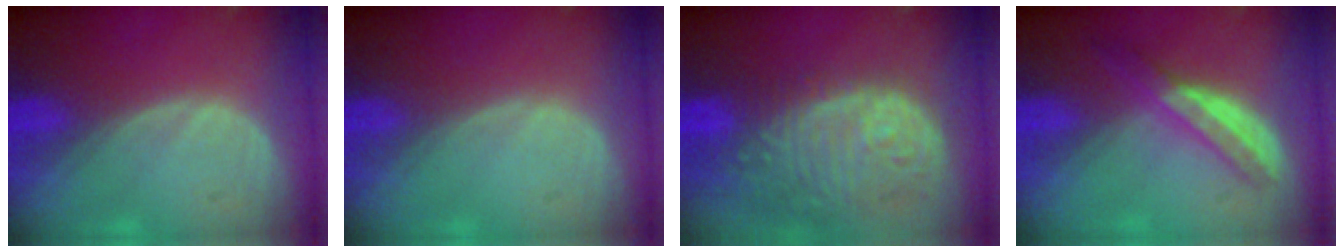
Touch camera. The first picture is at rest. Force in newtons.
{"total": 0.0}
{"total": 14.2, "press": 11.7, "slide": 8.1}
{"total": 5.7, "press": 5.0, "slide": 2.7}